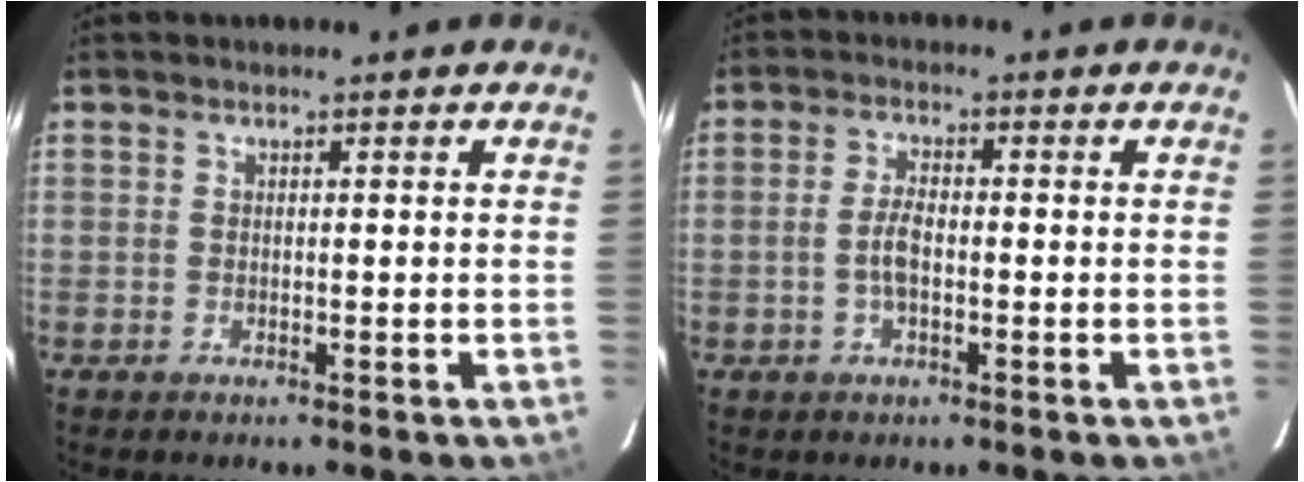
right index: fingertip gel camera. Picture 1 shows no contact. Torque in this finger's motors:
{"motor_torque": [-0.03, 0.04, 0.13, 0.02]}